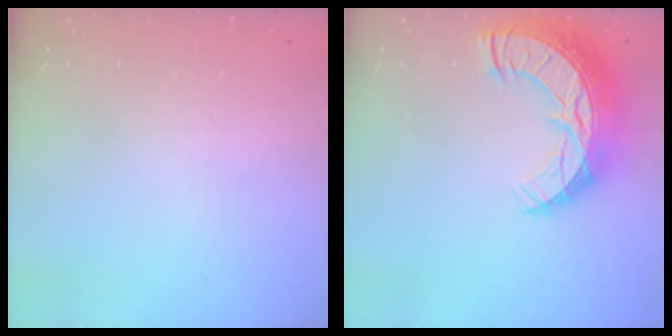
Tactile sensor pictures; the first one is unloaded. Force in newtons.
{"total": 19.3, "press": 19.2, "slide": 1.4}